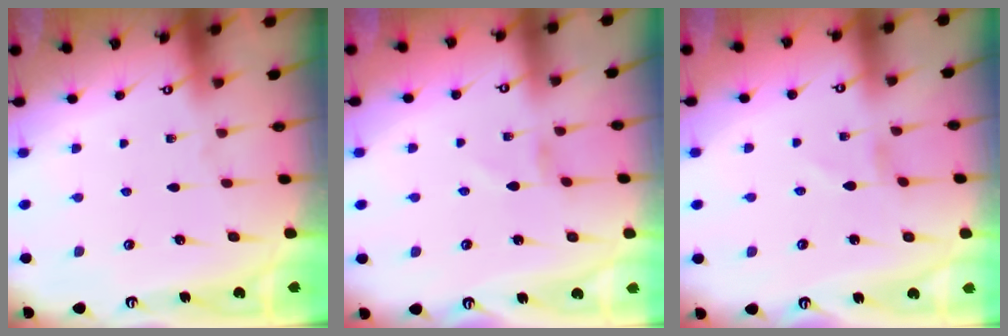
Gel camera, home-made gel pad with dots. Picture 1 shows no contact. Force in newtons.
{"total": 0.8, "press": 0.8, "slide": 0.1}
{"total": 0.0}